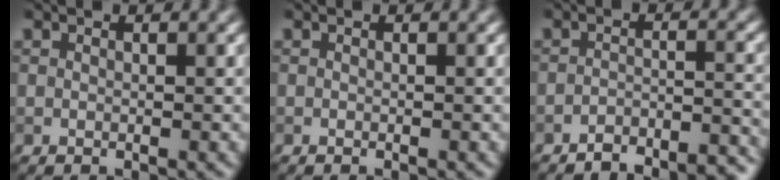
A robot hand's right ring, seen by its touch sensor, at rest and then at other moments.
{"total": 0.0}
{"total": 4.3, "force": [-4.0, 0.9, 1.3], "torque": [-0.019, -0.001, -0.060]}